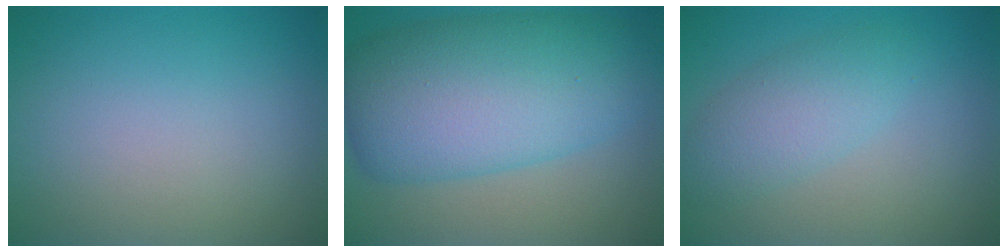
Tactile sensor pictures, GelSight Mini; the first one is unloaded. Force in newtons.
{"total": 11.1, "press": 11.1, "slide": 0.3}
{"total": 3.4, "press": 3.4, "slide": 0.1}